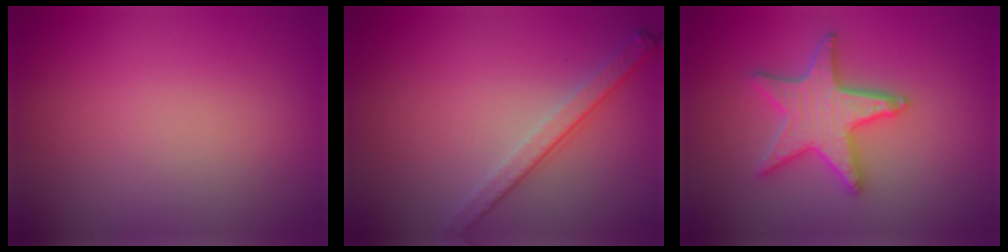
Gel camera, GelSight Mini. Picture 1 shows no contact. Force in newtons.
{"total": 2.9, "press": 2.5, "slide": 1.5}
{"total": 4.5, "press": 4.4, "slide": 0.8}